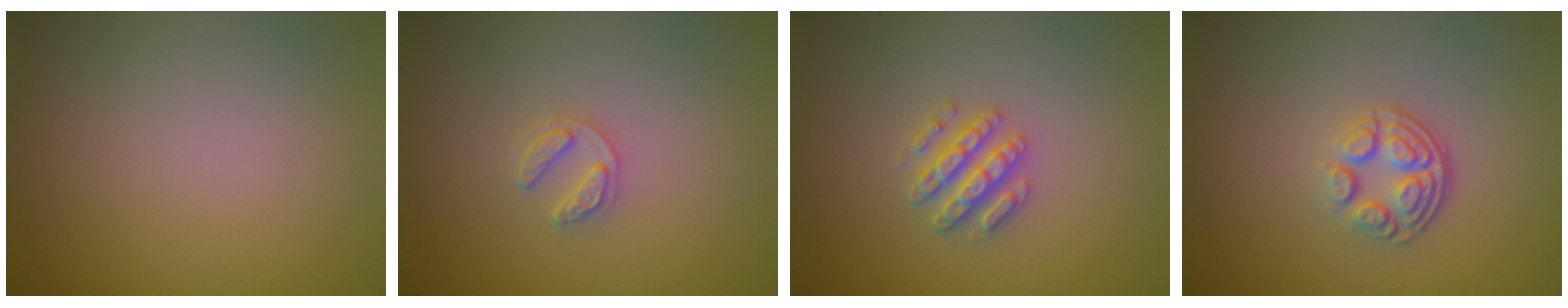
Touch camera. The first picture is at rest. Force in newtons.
{"total": 1.8, "press": 1.8, "slide": 0.3}
{"total": 2.9, "press": 2.8, "slide": 0.5}
{"total": 4.0, "press": 2.6, "slide": 3.0}